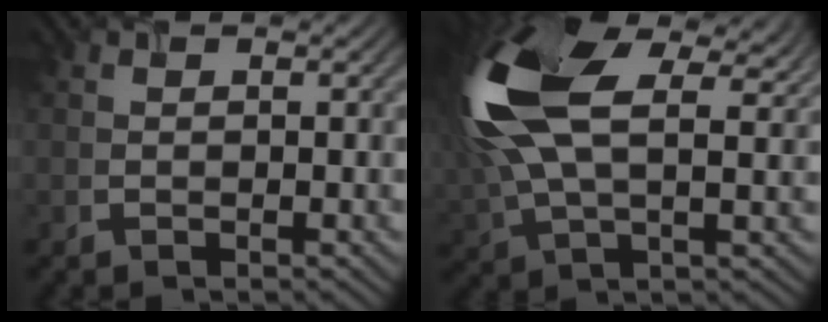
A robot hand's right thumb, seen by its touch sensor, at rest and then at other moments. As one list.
[{"total": 18.2, "force": [5.4, 9.2, 14.8], "torque": [-0.348, 0.017, 0.093]}]